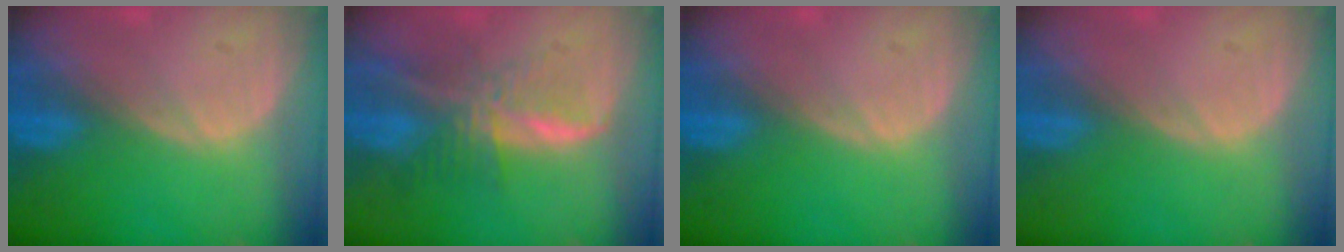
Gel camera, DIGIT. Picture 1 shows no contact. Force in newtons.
{"total": 7.9, "press": 6.7, "slide": 4.3}
{"total": 0.0}
{"total": 0.0}